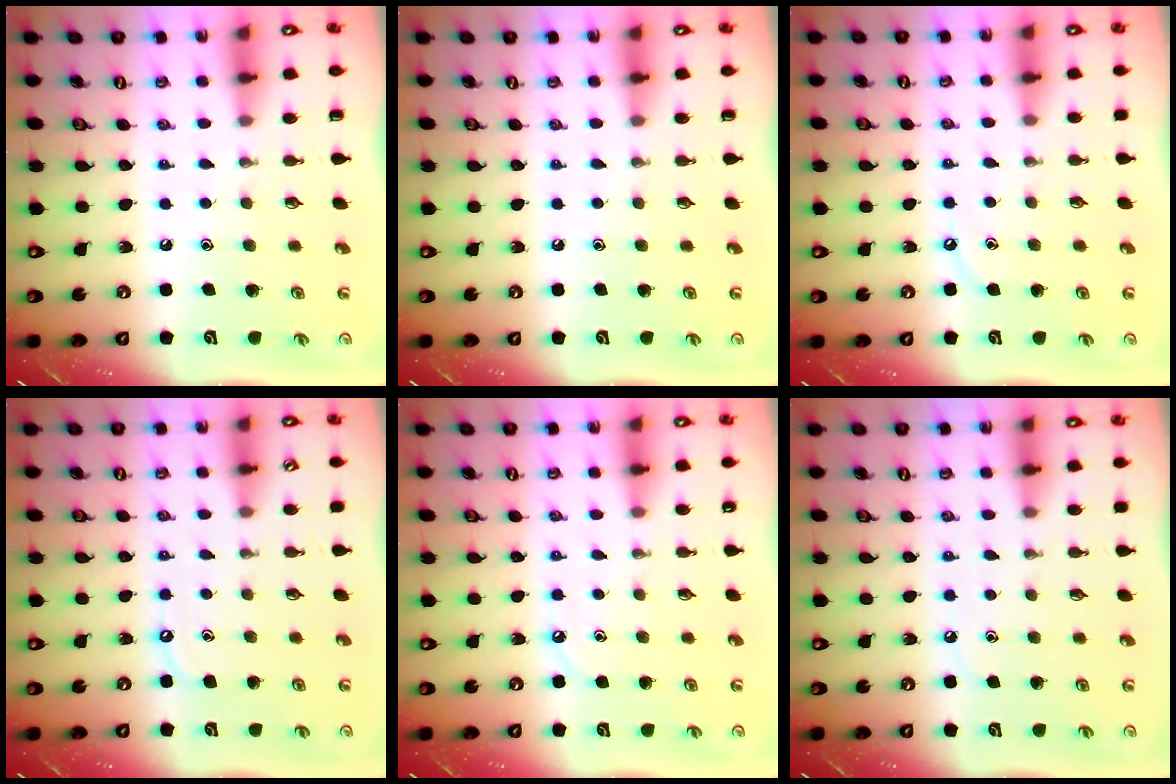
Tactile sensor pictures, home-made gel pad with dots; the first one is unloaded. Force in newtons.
{"total": 0.0}
{"total": 3.6, "press": 3.5, "slide": 0.5}
{"total": 5.3, "press": 5.2, "slide": 0.7}
{"total": 3.6, "press": 3.5, "slide": 0.5}
{"total": 4.8, "press": 4.7, "slide": 0.8}